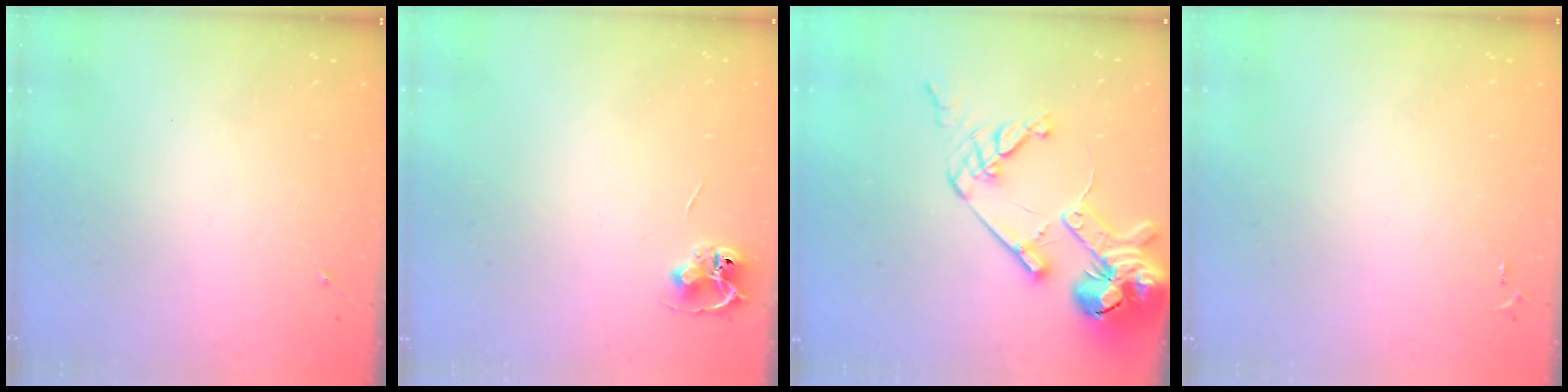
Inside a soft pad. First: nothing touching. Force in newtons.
{"total": 6.5, "press": 6.5, "slide": 0.5}
{"total": 23.3, "press": 23.1, "slide": 3.0}
{"total": 2.5, "press": 2.5, "slide": 0.3}